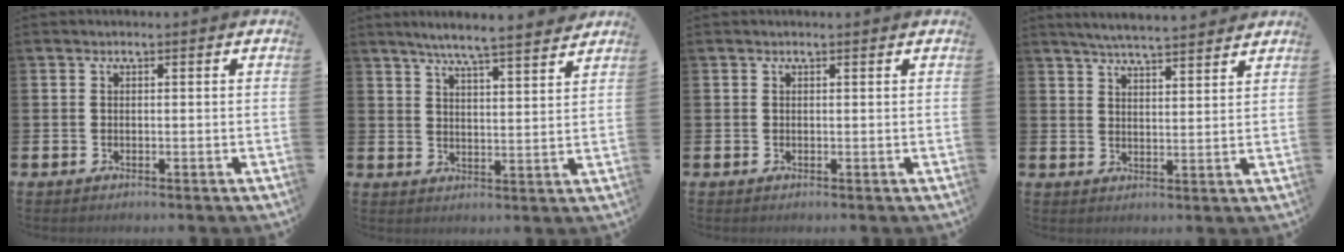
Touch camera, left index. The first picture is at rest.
{"total": 6.3, "force": [6.0, -0.3, 2.0], "torque": [-0.054, -0.034, 0.105]}
{"total": 0.0}
{"total": 5.2, "force": [5.1, -0.1, 1.0], "torque": [-0.030, -0.028, 0.092]}